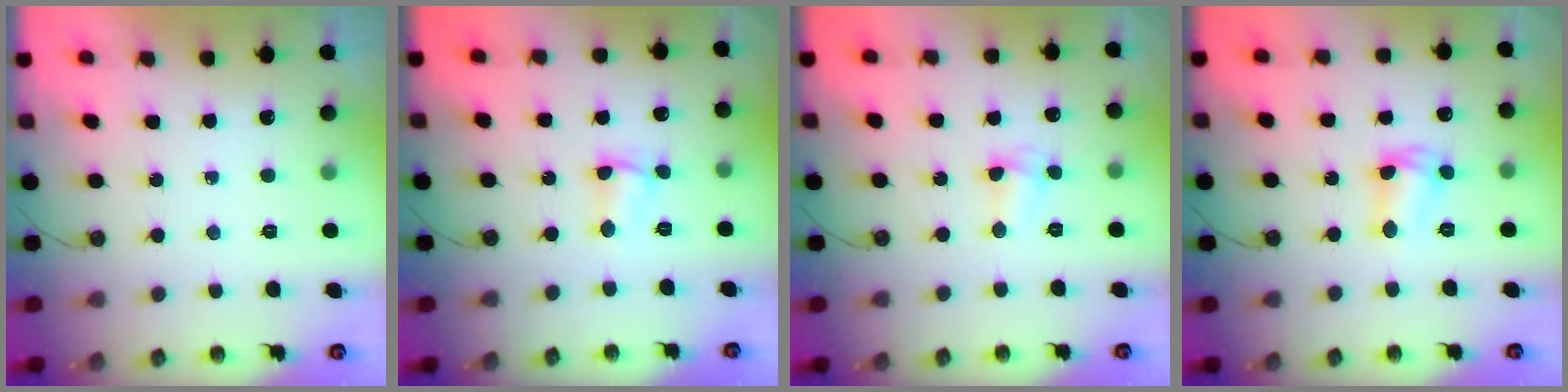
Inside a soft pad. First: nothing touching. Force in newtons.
{"total": 2.1, "press": 2.0, "slide": 0.5}
{"total": 3.9, "press": 3.8, "slide": 0.6}
{"total": 6.9, "press": 6.9, "slide": 0.4}